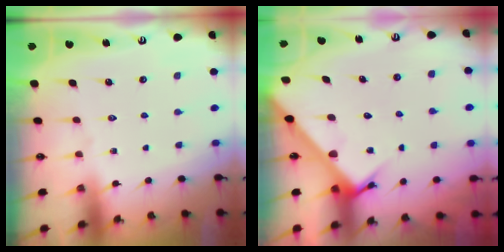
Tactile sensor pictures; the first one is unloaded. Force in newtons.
{"total": 3.9, "press": 3.9, "slide": 0.4}